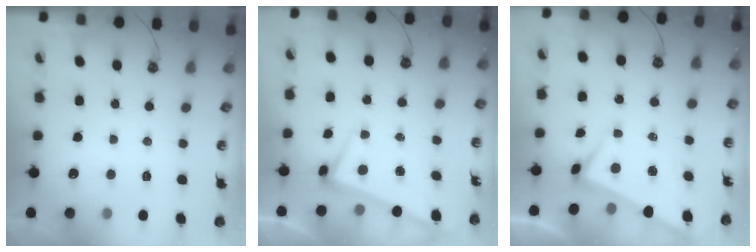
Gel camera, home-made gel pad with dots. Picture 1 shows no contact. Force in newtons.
{"total": 2.6, "press": 2.5, "slide": 0.7}
{"total": 3.0, "press": 3.0, "slide": 0.2}